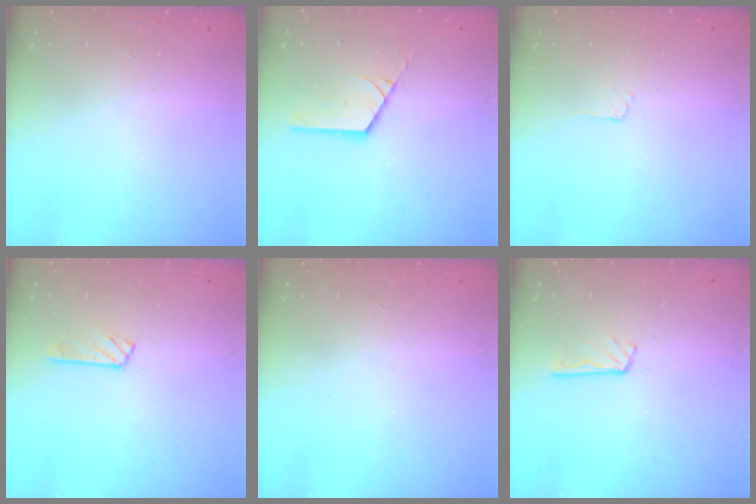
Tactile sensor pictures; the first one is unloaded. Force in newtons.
{"total": 2.2, "press": 2.2, "slide": 0.1}
{"total": 2.5, "press": 2.5, "slide": 0.3}
{"total": 2.9, "press": 2.8, "slide": 0.3}
{"total": 0.0}
{"total": 3.7, "press": 3.7, "slide": 0.4}